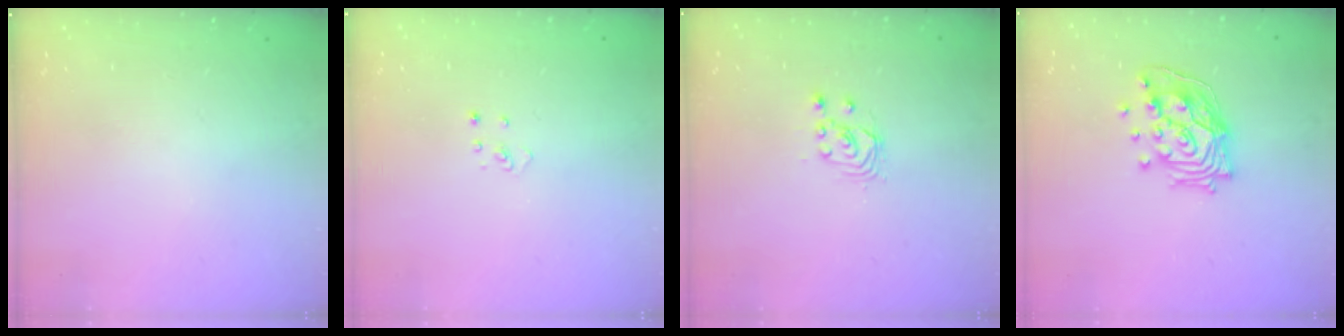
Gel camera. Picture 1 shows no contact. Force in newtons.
{"total": 2.2, "press": 2.2, "slide": 0.2}
{"total": 2.5, "press": 2.5, "slide": 0.2}
{"total": 15.9, "press": 15.1, "slide": 5.1}